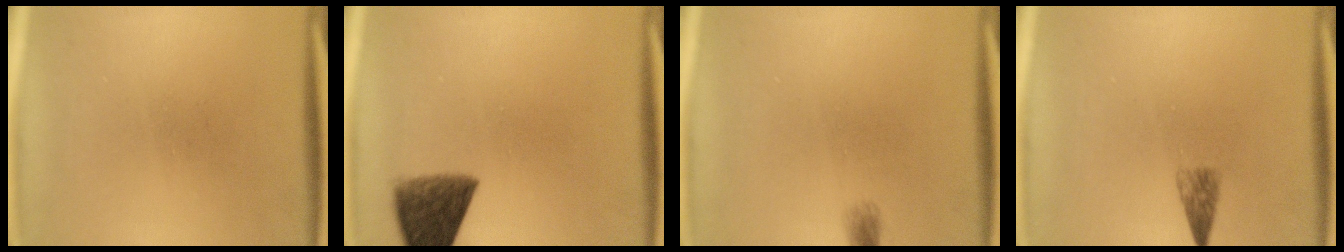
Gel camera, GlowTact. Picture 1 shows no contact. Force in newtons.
{"total": 8.5}
{"total": 1.4}
{"total": 2.0}